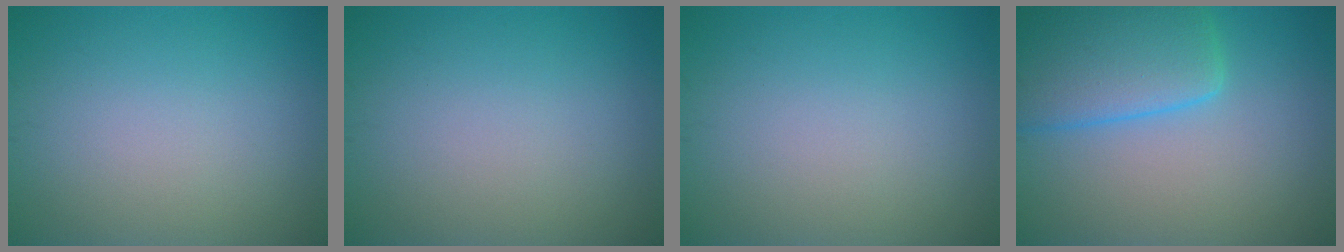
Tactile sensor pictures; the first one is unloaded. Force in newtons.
{"total": 0.0}
{"total": 0.0}
{"total": 6.9, "press": 6.9, "slide": 0.4}